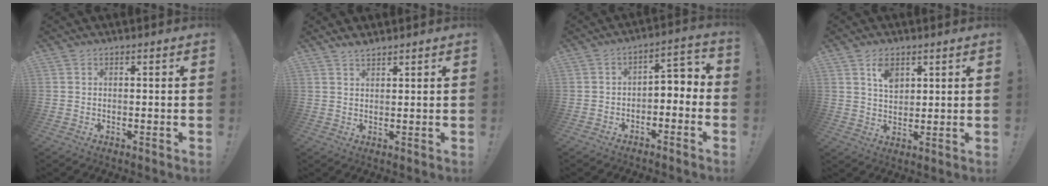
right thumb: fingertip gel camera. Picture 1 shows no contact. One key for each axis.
{"total": 2.5, "fx": 2.3, "fy": 0.7, "fz": 0.6, "tx": -0.008, "ty": -0.013, "tz": 0.042}
{"total": 4.6, "fx": -3.3, "fy": 2.5, "fz": 1.9, "tx": -0.021, "ty": 0.018, "tz": -0.061}
{"total": 6.6, "fx": 3.5, "fy": 4.2, "fz": 3.7, "tx": -0.048, "ty": -0.016, "tz": 0.061}